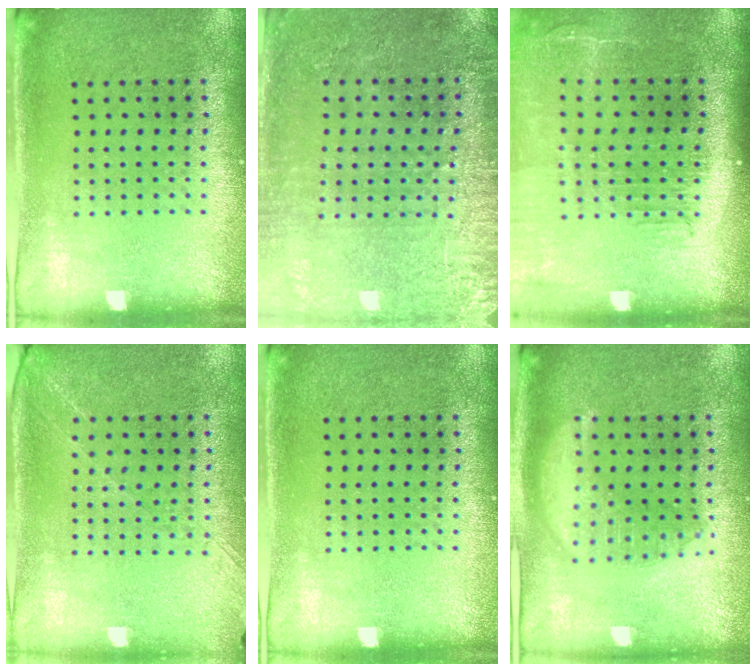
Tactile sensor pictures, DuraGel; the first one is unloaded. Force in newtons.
{"total": 2.9, "press": 2.8, "slide": 0.9}
{"total": 2.2, "press": 1.8, "slide": 1.3}
{"total": 1.3, "press": 1.2, "slide": 0.6}
{"total": 0.0}
{"total": 2.1, "press": 2.1, "slide": 0.1}